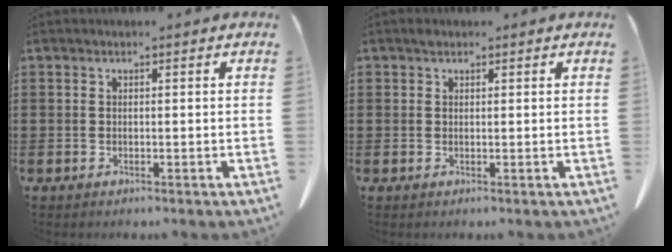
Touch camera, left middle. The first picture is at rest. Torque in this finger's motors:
{"motor_torque": [-0.10, 0.12, 0.00, 0.00]}